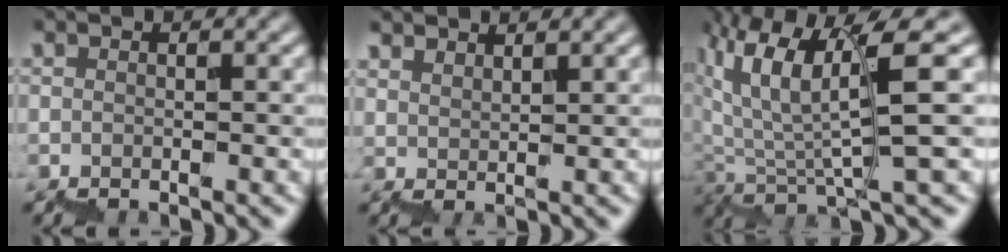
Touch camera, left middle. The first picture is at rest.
{"total": 3.1, "force": [3.0, 0.4, 0.3], "torque": [0.010, 0.004, 0.051]}
{"total": 7.1, "force": [4.1, 1.0, 5.7], "torque": [-0.107, 0.003, 0.074]}